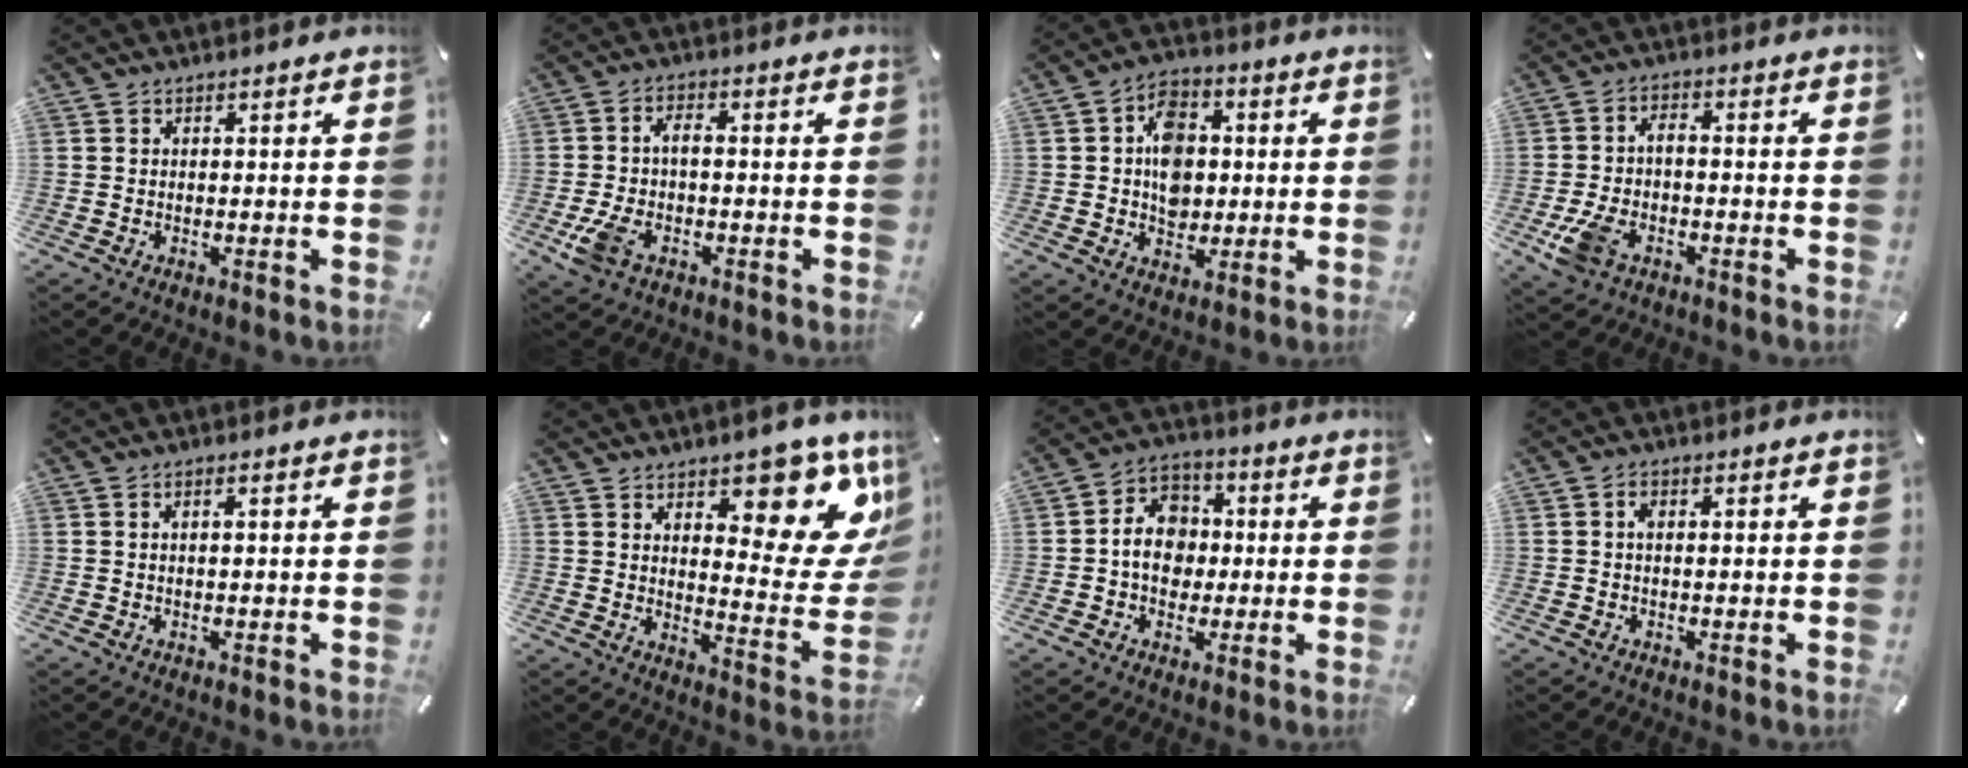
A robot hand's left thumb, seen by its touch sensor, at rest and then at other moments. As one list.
[{"total": 6.3, "force": [-1.9, 3.2, 5.1], "torque": [-0.117, 0.000, -0.038]}, {"total": 9.7, "force": [0.4, 7.9, 5.7], "torque": [-0.082, 0.006, 0.008]}, {"total": 7.4, "force": [-2.8, 4.3, 5.4], "torque": [-0.125, 0.005, -0.053]}, {"total": 1.5, "force": [0.3, 0.3, 1.4], "torque": [-0.027, 0.001, 0.004]}, {"total": 15.6, "force": [10.2, 6.3, 10.0], "torque": [-0.110, -0.101, 0.168]}, {"total": 9.2, "force": [-0.8, 7.7, 5.1], "torque": [-0.090, 0.015, -0.014]}, {"total": 1.7, "force": [0.3, 0.7, 1.5], "torque": [-0.032, 0.005, 0.003]}]